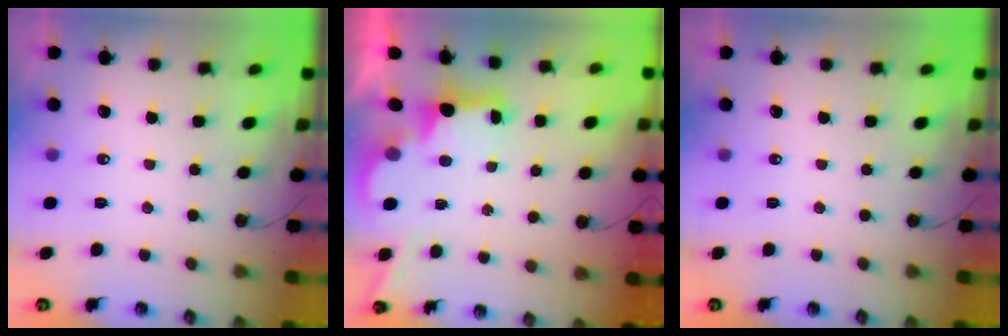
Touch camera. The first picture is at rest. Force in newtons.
{"total": 2.9, "press": 2.8, "slide": 0.9}
{"total": 0.0}